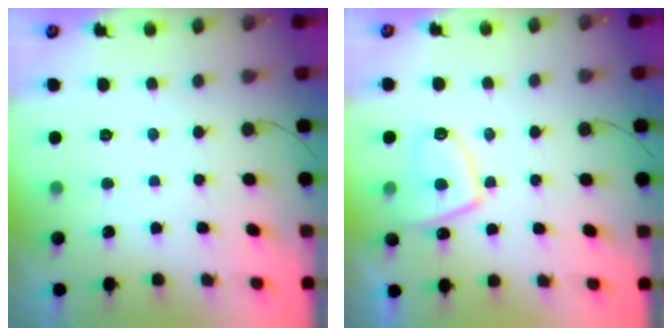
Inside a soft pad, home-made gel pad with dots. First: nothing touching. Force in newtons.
{"total": 10.0, "press": 9.9, "slide": 1.1}